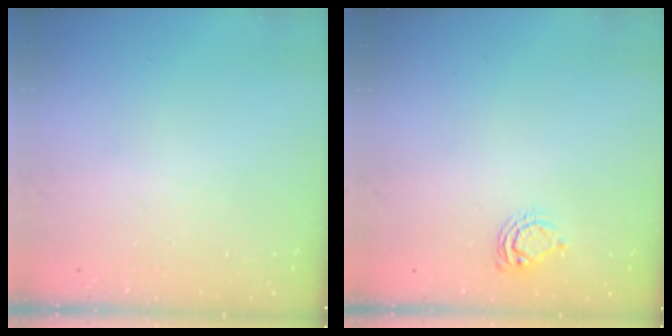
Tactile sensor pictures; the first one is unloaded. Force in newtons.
{"total": 5.1, "press": 5.1, "slide": 0.5}